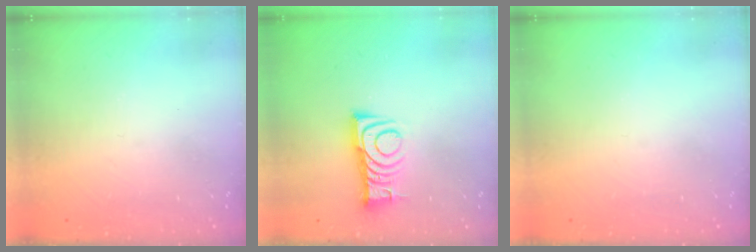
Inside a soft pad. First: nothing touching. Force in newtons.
{"total": 10.1, "press": 10.1, "slide": 0.3}
{"total": 0.0}